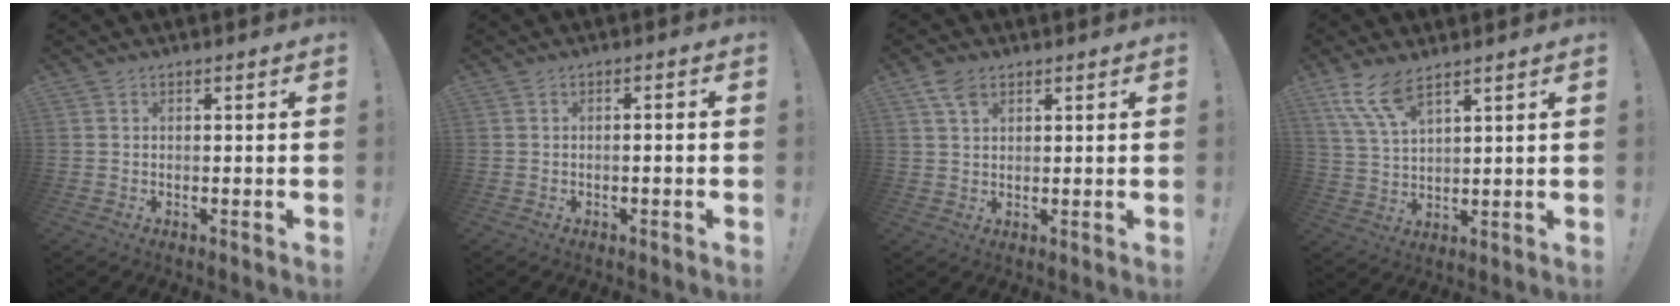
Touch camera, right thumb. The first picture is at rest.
{"total": 1.6, "force": [-1.0, -0.2, 1.3], "torque": [-0.027, 0.005, -0.018]}
{"total": 4.6, "force": [2.8, 2.6, 2.6], "torque": [-0.039, -0.012, 0.053]}
{"total": 9.4, "force": [6.7, 2.8, 6.0], "torque": [-0.123, -0.026, 0.127]}